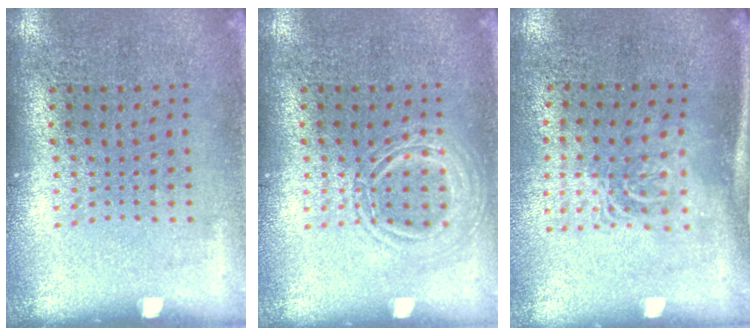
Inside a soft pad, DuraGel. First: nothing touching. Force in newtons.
{"total": 2.0, "press": 2.0, "slide": 0.3}
{"total": 1.6, "press": 1.2, "slide": 1.1}